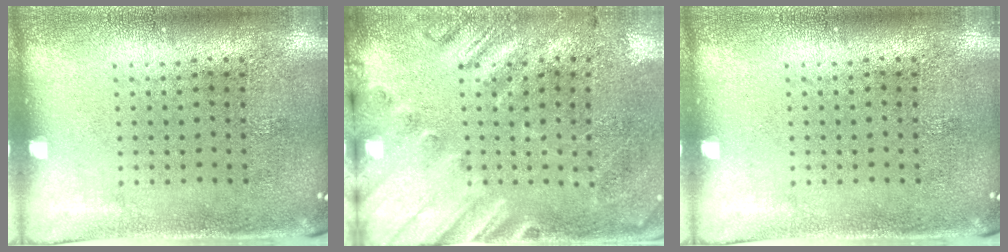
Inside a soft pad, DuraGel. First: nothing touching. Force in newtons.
{"total": 2.6, "press": 1.9, "slide": 1.7}
{"total": 0.0}